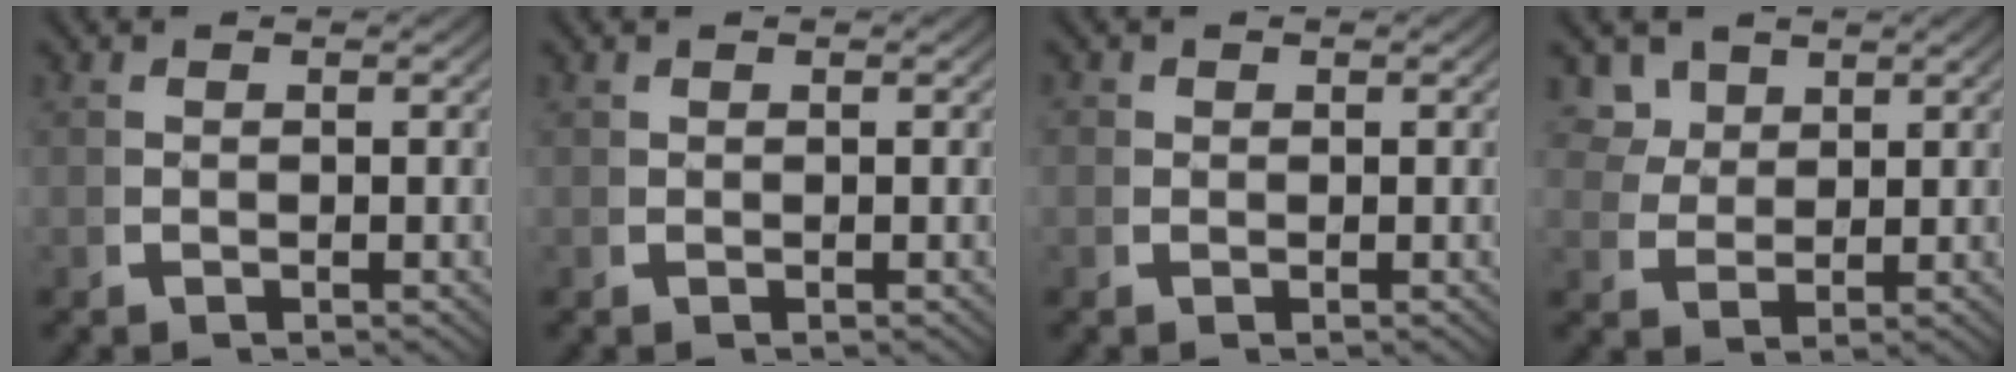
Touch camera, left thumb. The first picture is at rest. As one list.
[{"total": 0.0}, {"total": 0.6, "force": [0.1, 0.6, -0.1], "torque": [-0.001, -0.008, 0.001]}, {"total": 3.5, "force": [2.3, 2.4, 1.0], "torque": [-0.022, -0.011, 0.053]}]